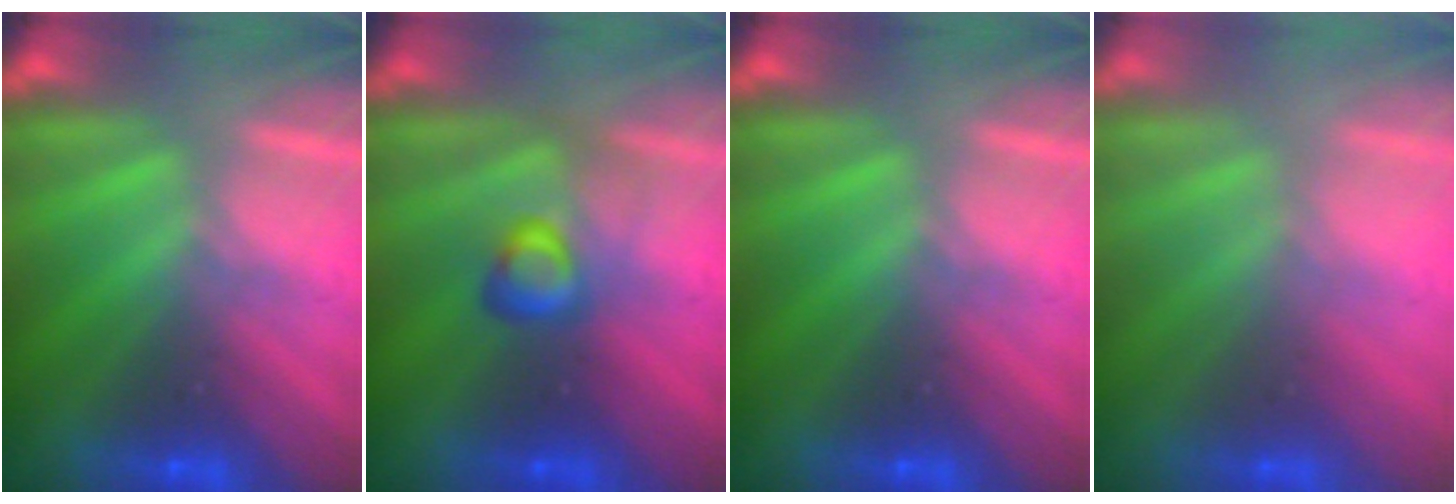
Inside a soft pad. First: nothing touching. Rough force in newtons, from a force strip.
{"total": 2.8}
{"total": 0.0}
{"total": 2.4}